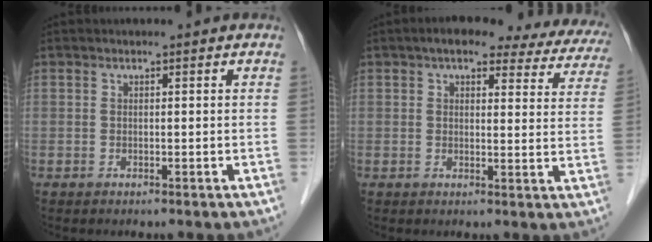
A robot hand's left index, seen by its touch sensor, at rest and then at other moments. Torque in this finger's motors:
{"motor_torque": [0.69, -0.78, 0.30, 0.04]}